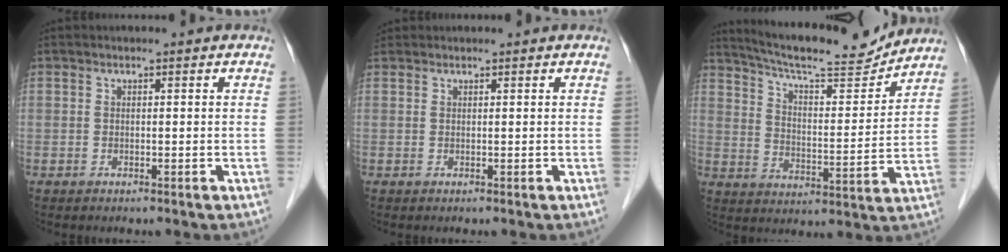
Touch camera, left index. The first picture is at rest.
{"total": 0.7, "force": [0.6, 0.3, -0.1], "torque": [-0.004, 0.007, 0.012]}
{"total": 15.5, "force": [14.6, 1.2, 5.1], "torque": [-0.093, -0.008, 0.222]}